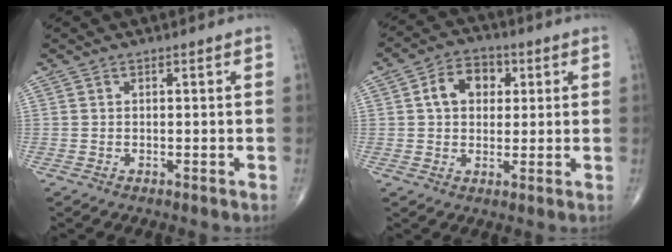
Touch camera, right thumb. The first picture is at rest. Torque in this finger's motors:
{"motor_torque": [0.92, 1.17, 0.90, 0.22, 0.05]}